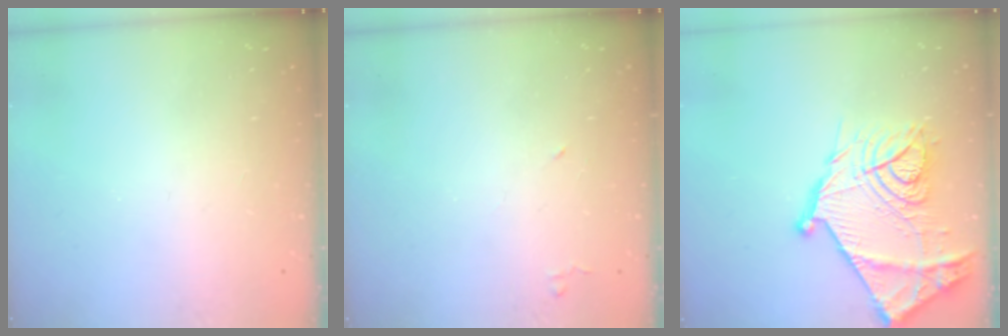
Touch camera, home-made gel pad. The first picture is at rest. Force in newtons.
{"total": 4.0, "press": 3.9, "slide": 0.7}
{"total": 22.8, "press": 22.7, "slide": 1.7}